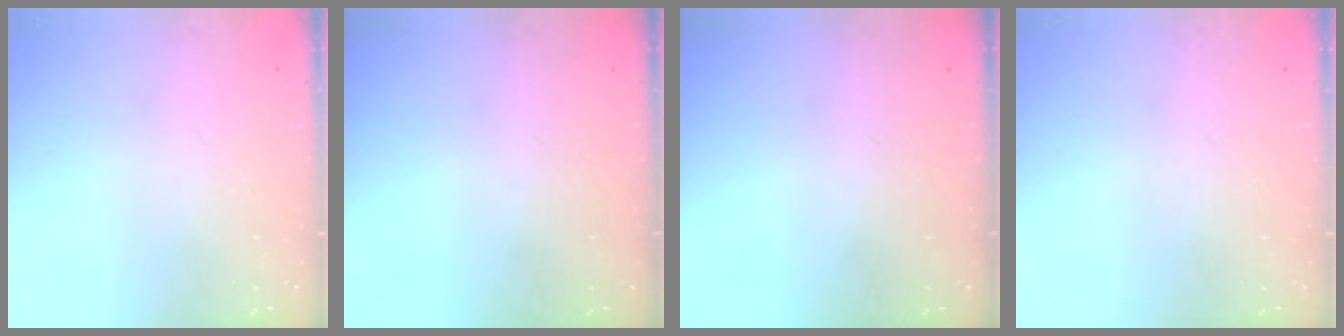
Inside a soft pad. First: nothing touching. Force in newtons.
{"total": 0.0}
{"total": 0.0}
{"total": 0.0}